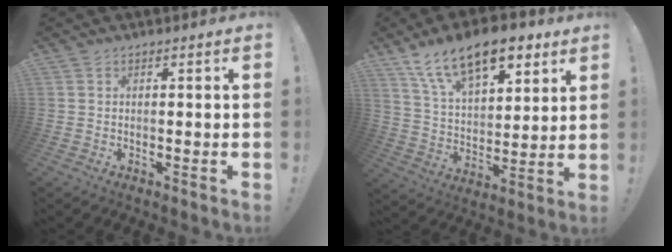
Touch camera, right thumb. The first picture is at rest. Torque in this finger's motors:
{"motor_torque": [0.23, 1.34, 0.58, -0.06, 0.31]}